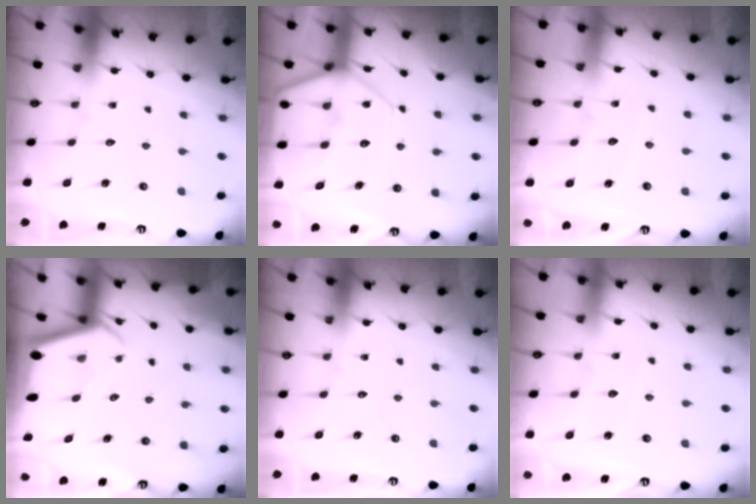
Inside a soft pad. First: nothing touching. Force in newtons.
{"total": 12.0, "press": 11.9, "slide": 1.0}
{"total": 4.3, "press": 4.3, "slide": 0.3}
{"total": 2.3, "press": 2.3, "slide": 0.2}
{"total": 0.0}
{"total": 3.5, "press": 3.5, "slide": 0.4}